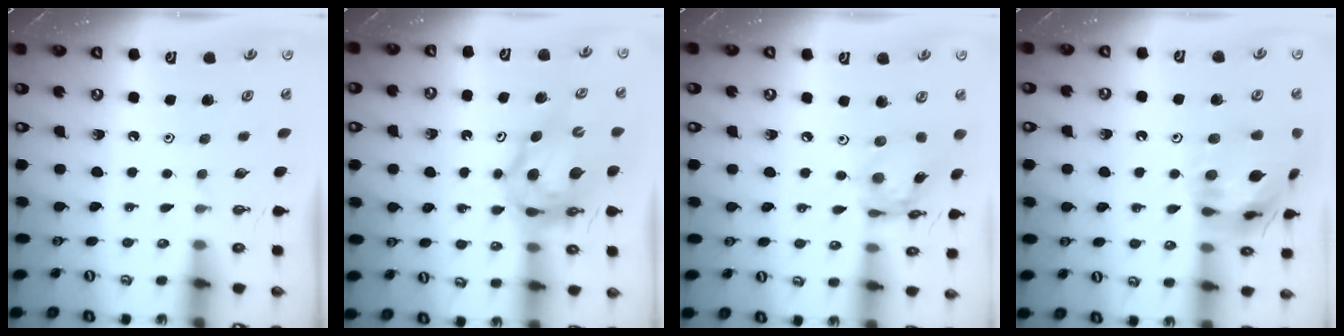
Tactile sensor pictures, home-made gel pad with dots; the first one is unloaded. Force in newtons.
{"total": 10.6, "press": 10.5, "slide": 1.1}
{"total": 12.3, "press": 12.3, "slide": 0.9}
{"total": 17.5, "press": 17.5, "slide": 1.8}